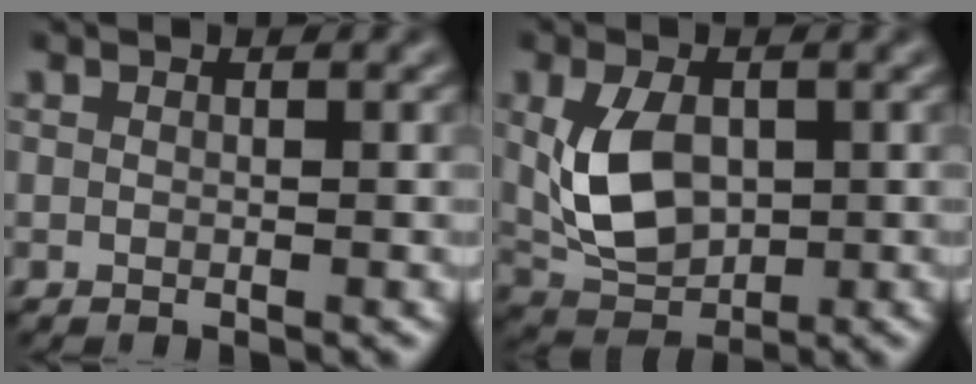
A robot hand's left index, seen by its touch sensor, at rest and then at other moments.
{"total": 5.9, "force": [0.2, 3.8, 4.5], "torque": [-0.098, -0.004, 0.012]}